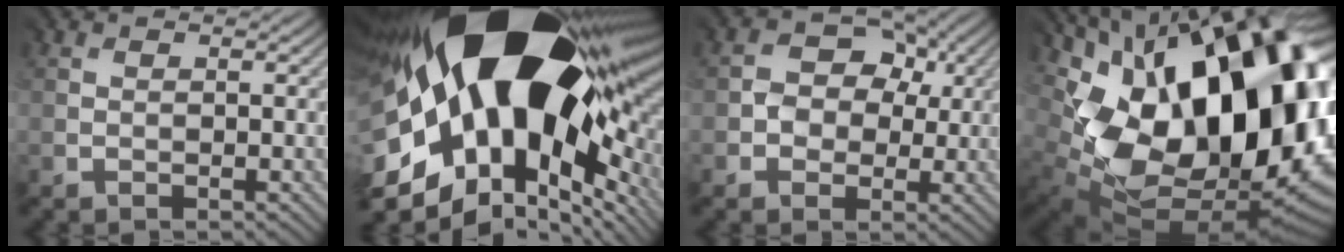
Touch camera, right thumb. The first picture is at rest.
{"total": 21.7, "force": [1.1, 12.1, 18.1], "torque": [-0.349, -0.048, 0.027]}
{"total": 5.5, "force": [0.4, 4.7, 2.8], "torque": [-0.051, 0.005, -0.004]}
{"total": 20.2, "force": [2.8, 12.7, 15.5], "torque": [-0.297, -0.015, 0.077]}